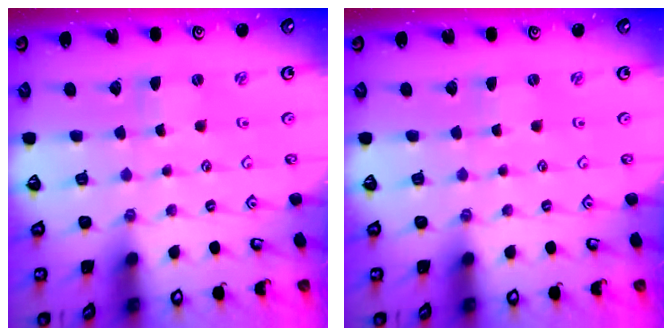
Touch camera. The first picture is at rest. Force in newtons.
{"total": 0.0}